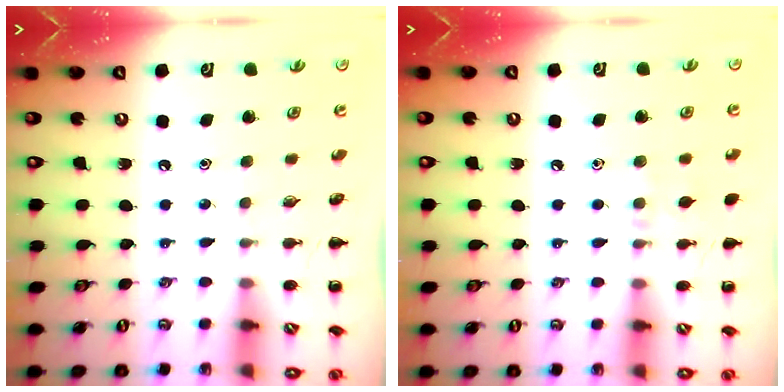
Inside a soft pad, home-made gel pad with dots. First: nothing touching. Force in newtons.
{"total": 6.9, "press": 6.3, "slide": 2.7}